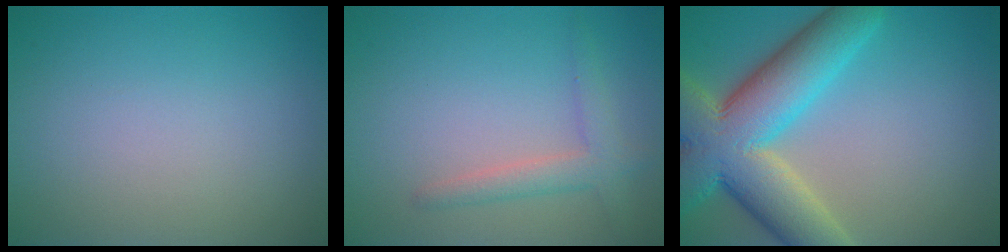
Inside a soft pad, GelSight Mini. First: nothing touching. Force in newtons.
{"total": 2.5, "press": 2.5, "slide": 0.1}
{"total": 11.6, "press": 11.6, "slide": 1.0}